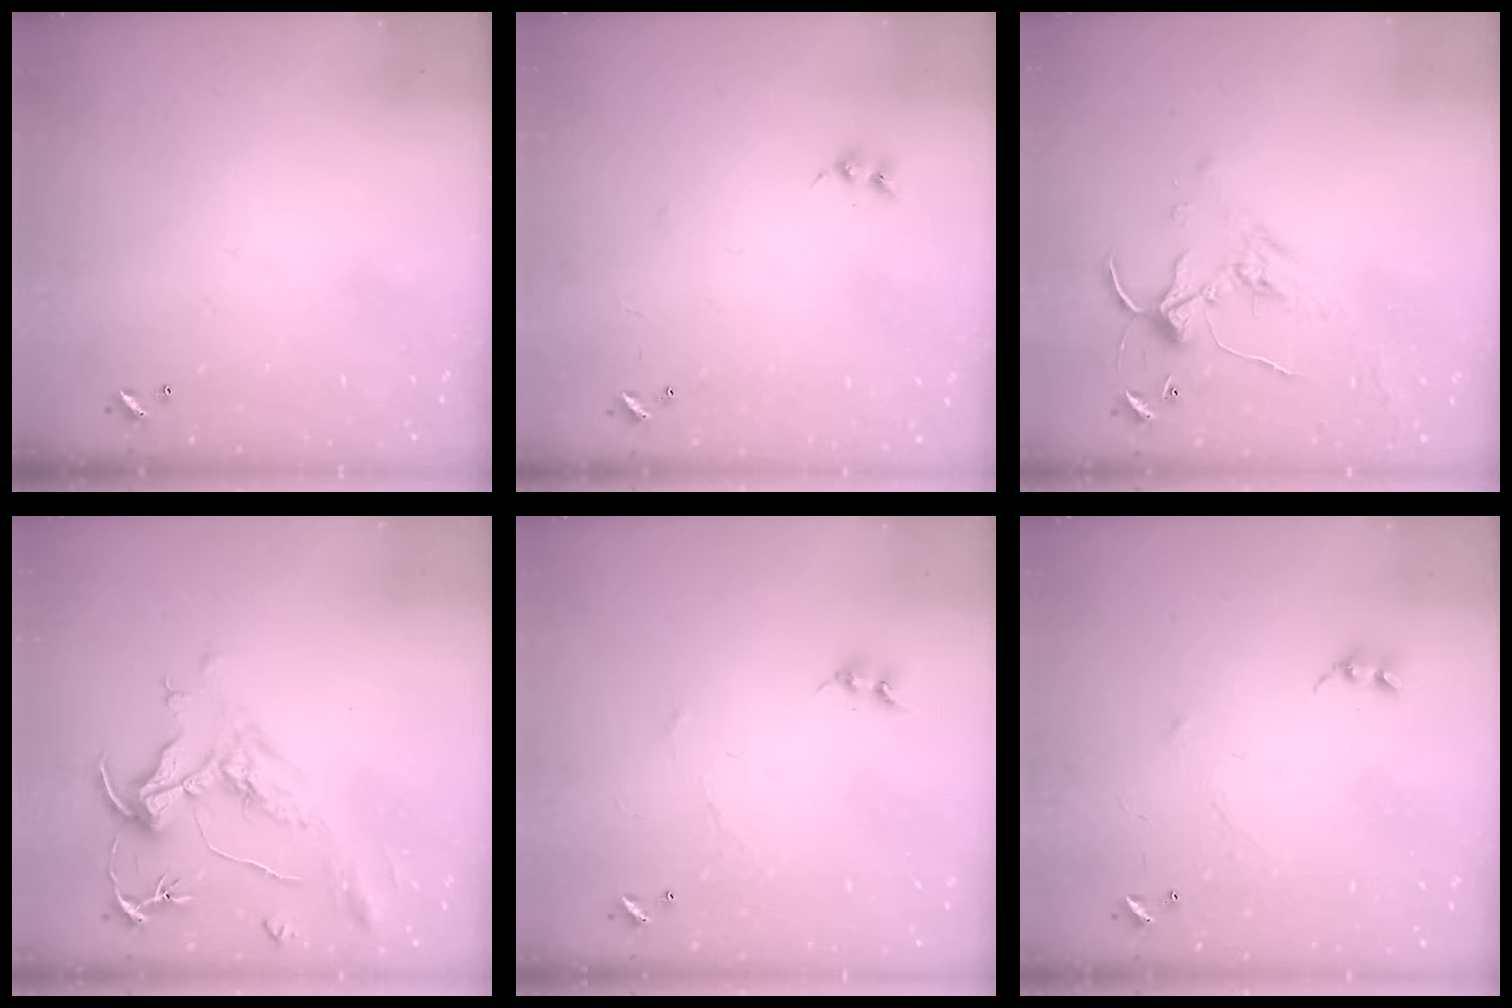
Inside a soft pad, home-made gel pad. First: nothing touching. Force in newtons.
{"total": 6.3, "press": 6.2, "slide": 0.7}
{"total": 1.5, "press": 1.5, "slide": 0.3}
{"total": 2.0, "press": 1.5, "slide": 1.3}
{"total": 0.6, "press": 0.3, "slide": 0.5}
{"total": 0.9, "press": 0.8, "slide": 0.5}